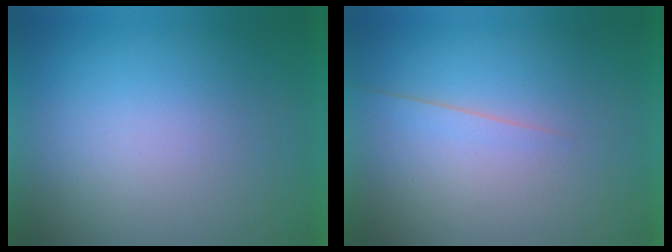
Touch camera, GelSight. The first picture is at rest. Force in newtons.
{"total": 1.4}